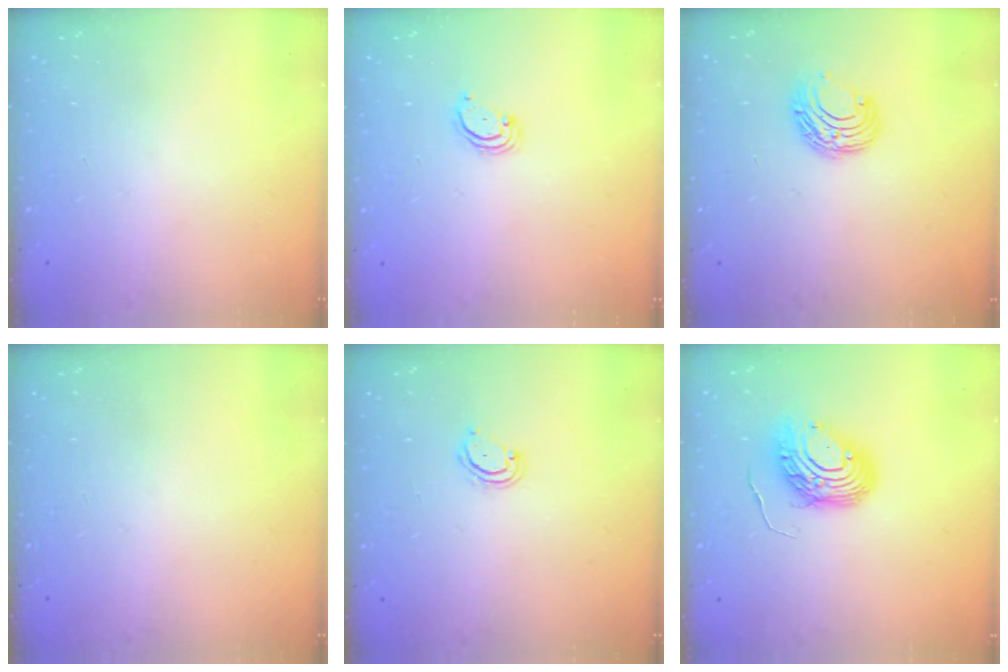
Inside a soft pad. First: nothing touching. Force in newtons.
{"total": 2.8, "press": 2.8, "slide": 0.3}
{"total": 7.6, "press": 7.6, "slide": 0.6}
{"total": 0.0}
{"total": 3.9, "press": 3.9, "slide": 0.3}
{"total": 9.8, "press": 9.7, "slide": 1.0}